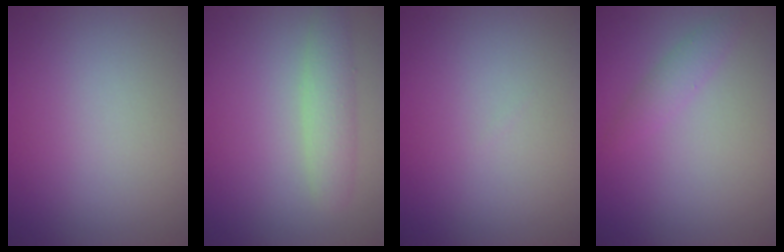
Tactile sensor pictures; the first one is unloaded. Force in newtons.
{"total": 2.6, "press": 2.6, "slide": 0.1}
{"total": 0.0}
{"total": 1.5, "press": 1.5, "slide": 0.1}